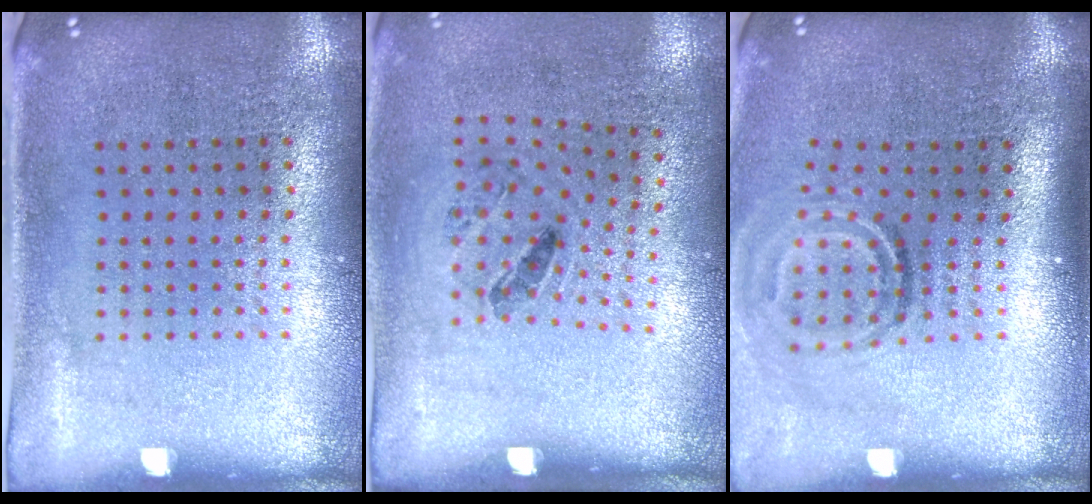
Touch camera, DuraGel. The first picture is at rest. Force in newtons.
{"total": 1.3, "press": 0.7, "slide": 1.1}
{"total": 1.9, "press": 1.2, "slide": 1.5}